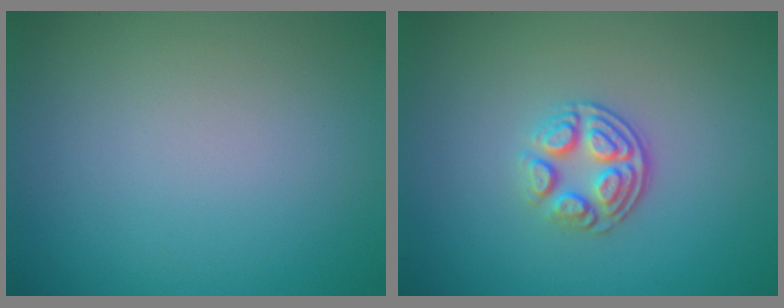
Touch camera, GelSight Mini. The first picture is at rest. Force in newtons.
{"total": 3.2, "press": 2.6, "slide": 2.0}